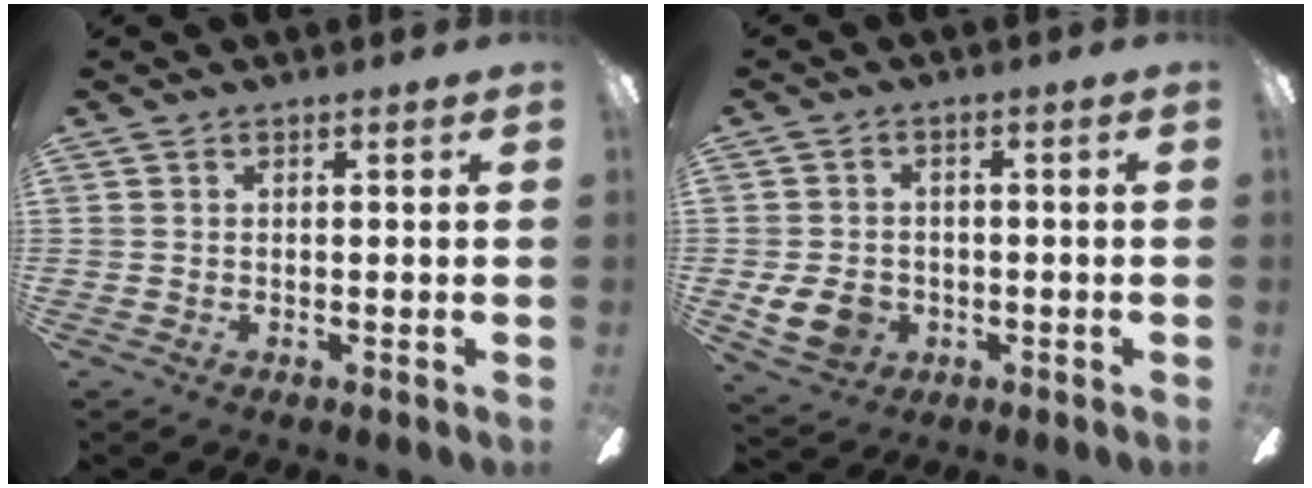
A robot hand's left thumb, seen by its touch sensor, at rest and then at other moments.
{"total": 8.0, "force": [-1.8, 6.4, 4.4], "torque": [-0.099, 0.007, -0.036]}